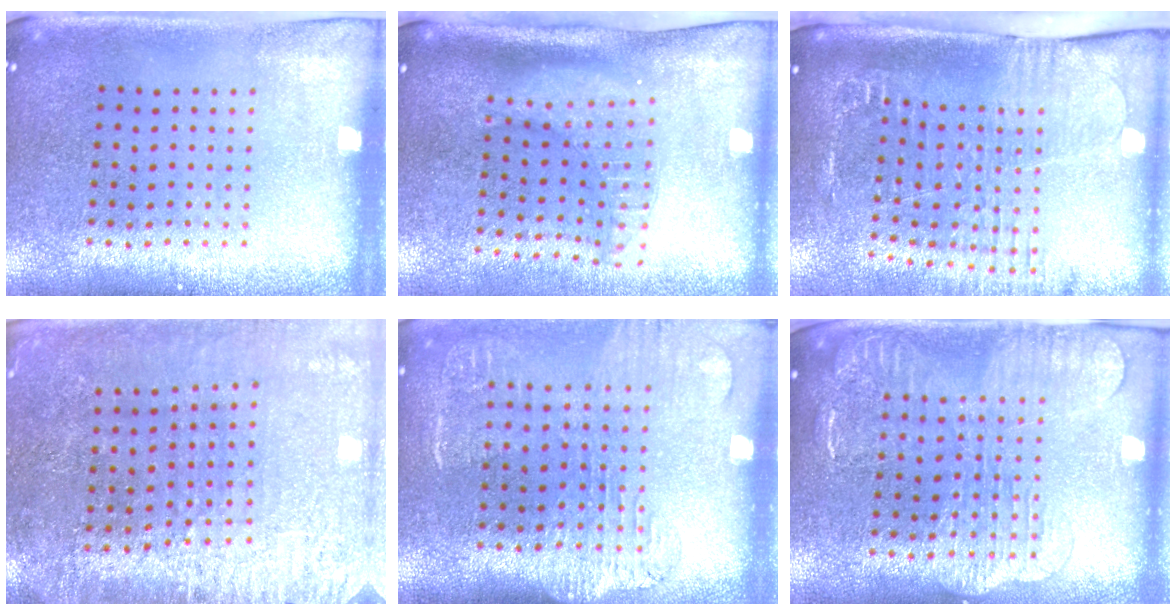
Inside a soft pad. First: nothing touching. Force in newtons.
{"total": 2.0, "press": 1.6, "slide": 1.3}
{"total": 2.6, "press": 2.0, "slide": 1.6}
{"total": 2.9, "press": 2.9, "slide": 0.3}
{"total": 1.8, "press": 1.5, "slide": 0.9}
{"total": 2.0, "press": 2.0, "slide": 0.4}